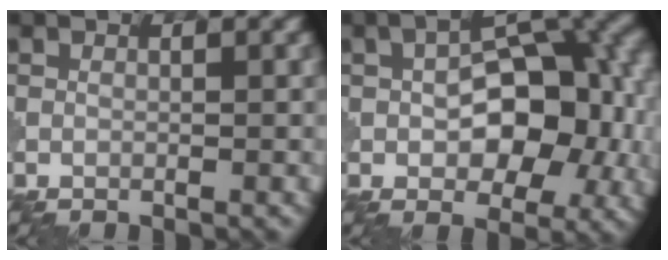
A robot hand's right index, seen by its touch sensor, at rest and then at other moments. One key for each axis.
{"total": 10.3, "fx": -0.4, "fy": 6.2, "fz": 8.2, "tx": -0.109, "ty": 0.005, "tz": -0.005}